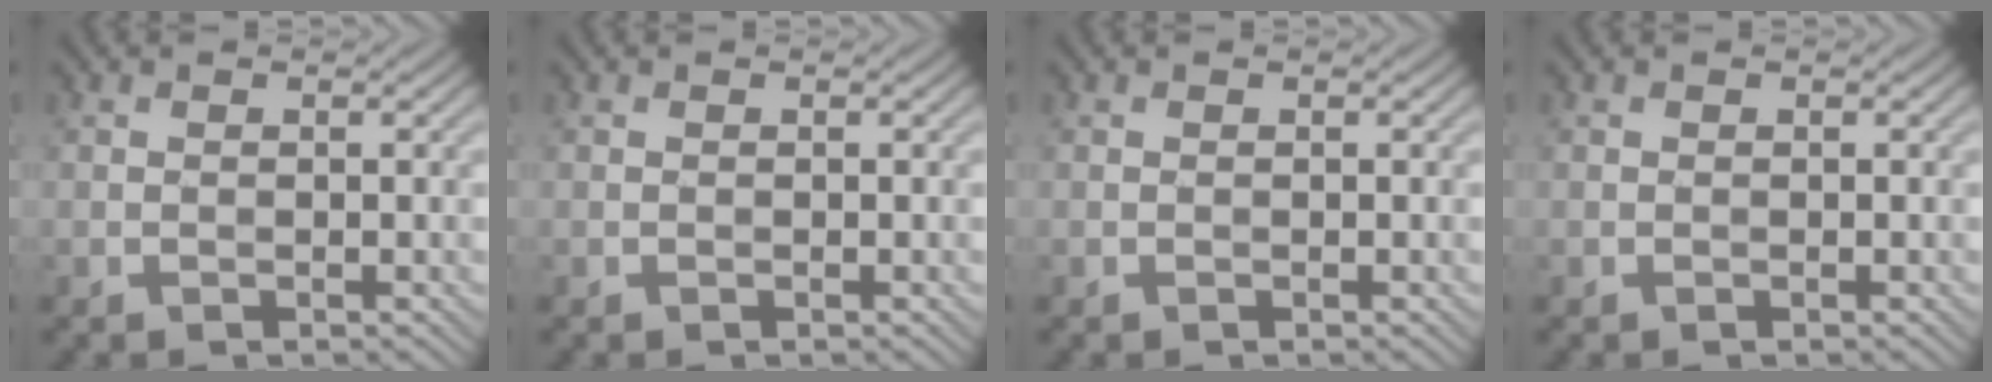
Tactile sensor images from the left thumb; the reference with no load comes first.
{"total": 0.0}
{"total": 0.0}
{"total": 0.0}